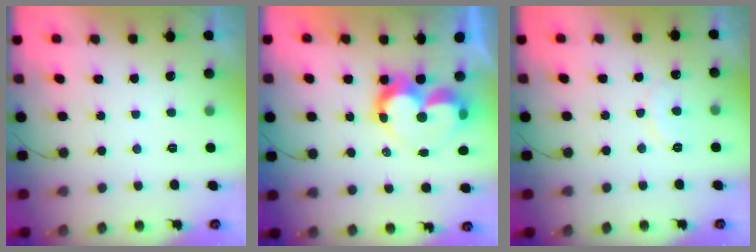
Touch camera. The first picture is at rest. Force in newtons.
{"total": 11.0, "press": 11.0, "slide": 0.8}
{"total": 7.6, "press": 7.6, "slide": 0.7}